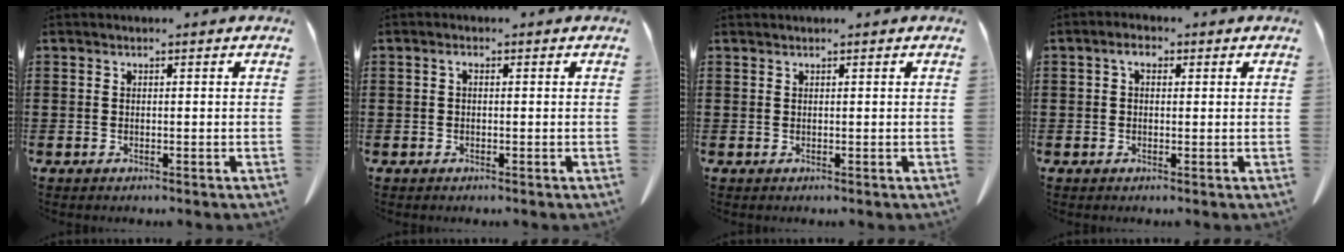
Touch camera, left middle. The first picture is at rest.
{"total": 0.9, "force": [-0.2, 0.4, 0.8], "torque": [-0.018, 0.000, -0.003]}
{"total": 0.0}
{"total": 2.2, "force": [0.6, 1.3, 1.7], "torque": [-0.037, 0.007, 0.010]}